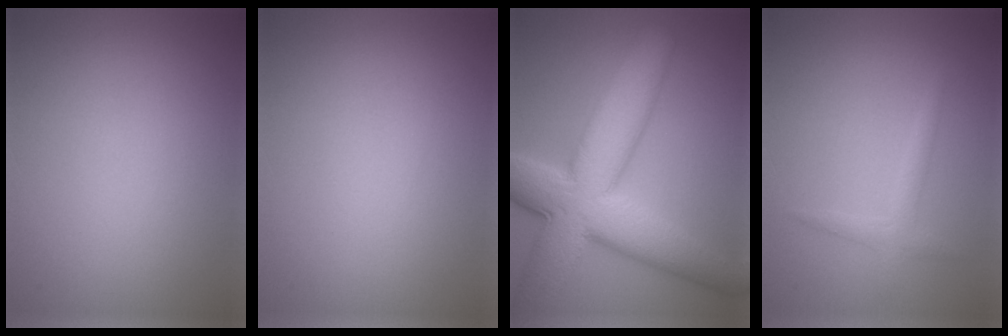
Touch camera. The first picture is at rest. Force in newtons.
{"total": 0.0}
{"total": 11.3, "press": 11.3, "slide": 0.1}
{"total": 1.6, "press": 1.6, "slide": 0.1}